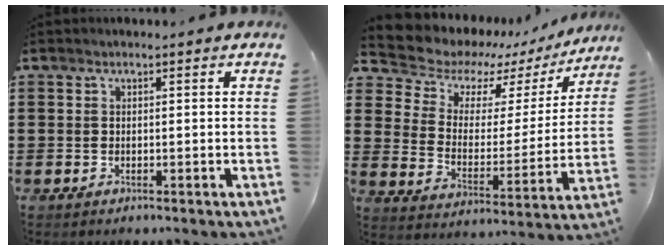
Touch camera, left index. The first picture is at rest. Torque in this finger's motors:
{"motor_torque": [2.14, 0.00, 0.55, 0.05]}